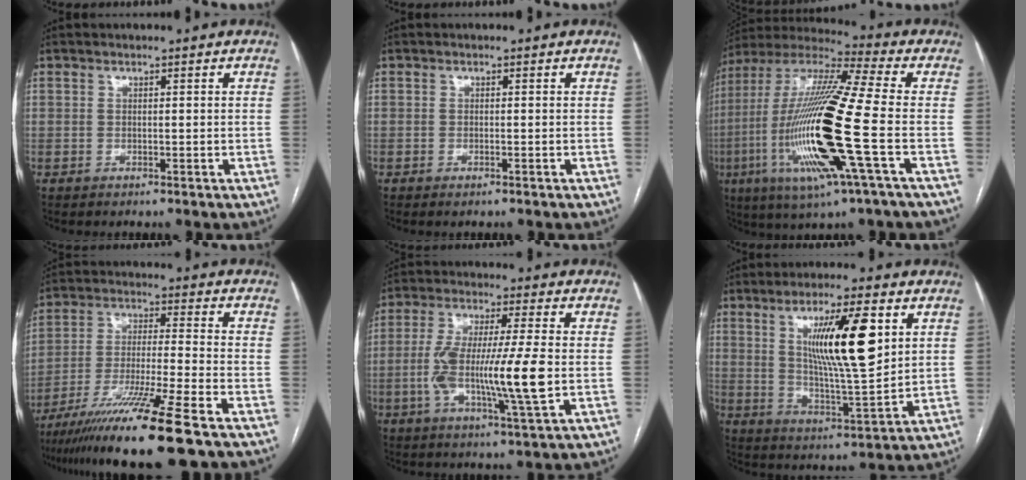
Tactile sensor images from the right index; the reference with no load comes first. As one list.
[{"total": 0.7, "force": [-0.5, 0.0, 0.5], "torque": [-0.010, -0.001, -0.006]}, {"total": 22.8, "force": [-5.2, 1.3, 22.1], "torque": [-0.478, -0.027, -0.106]}, {"total": 15.8, "force": [-11.3, -1.9, 10.8], "torque": [-0.206, -0.044, -0.197]}, {"total": 13.6, "force": [-1.9, 0.7, 13.5], "torque": [-0.256, -0.004, -0.038]}, {"total": 14.1, "force": [4.7, 1.8, 13.2], "torque": [-0.232, -0.005, 0.084]}]